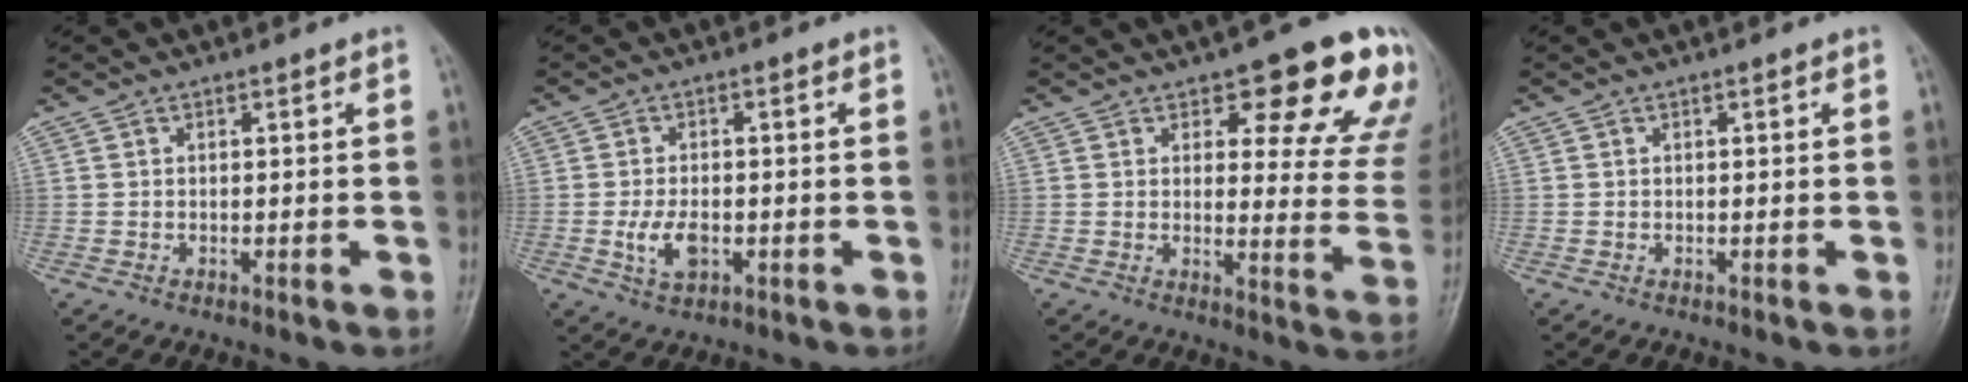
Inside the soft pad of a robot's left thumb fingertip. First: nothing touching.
{"total": 5.0, "force": [-1.3, 2.8, 3.9], "torque": [-0.075, 0.000, -0.020]}
{"total": 16.6, "force": [10.6, 6.3, 11.1], "torque": [-0.078, -0.053, 0.114]}
{"total": 0.0}